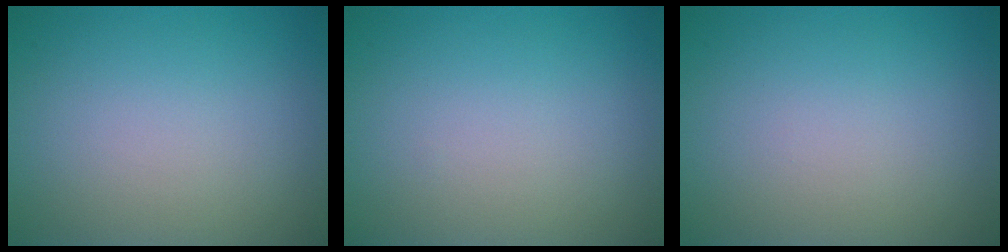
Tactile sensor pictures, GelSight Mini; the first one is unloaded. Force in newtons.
{"total": 0.0}
{"total": 0.0}